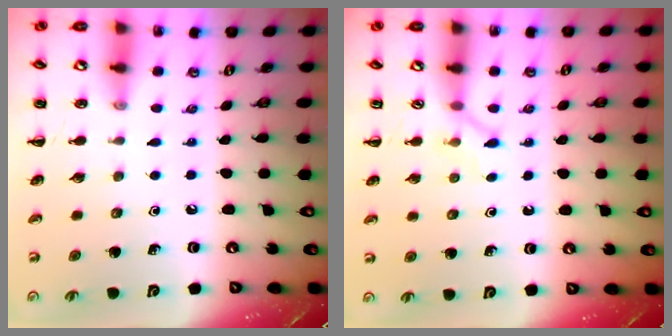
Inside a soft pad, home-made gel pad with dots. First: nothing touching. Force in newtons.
{"total": 2.6, "press": 2.5, "slide": 0.9}